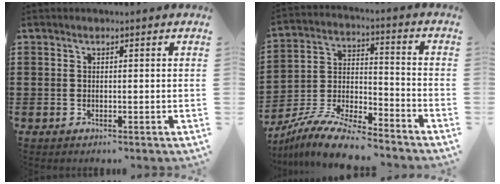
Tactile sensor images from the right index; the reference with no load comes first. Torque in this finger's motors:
{"motor_torque": [0.51, 0.90, -0.45, -0.21]}